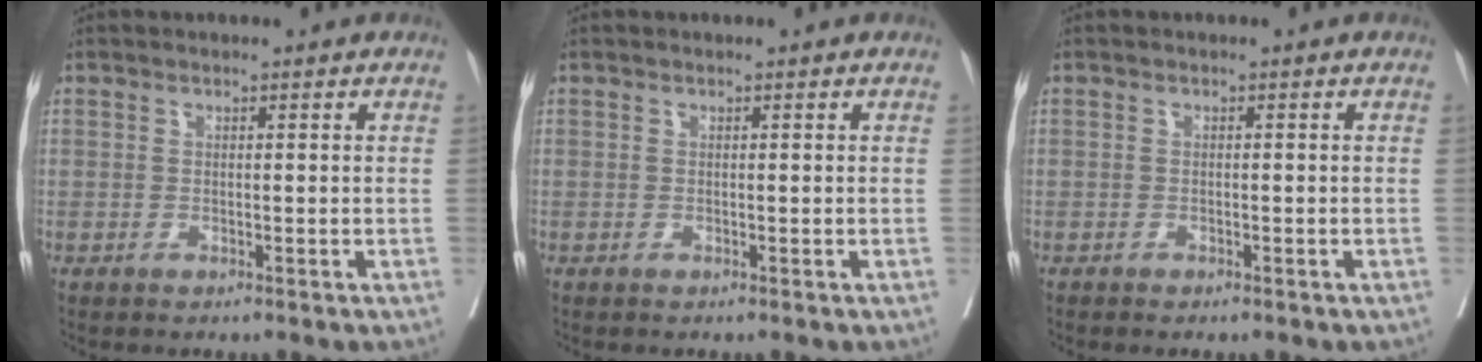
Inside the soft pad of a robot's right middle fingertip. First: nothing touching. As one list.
[{"total": 0.0}, {"total": 1.2, "force": [-0.9, 0.5, 0.6], "torque": [-0.009, -0.002, -0.012]}]